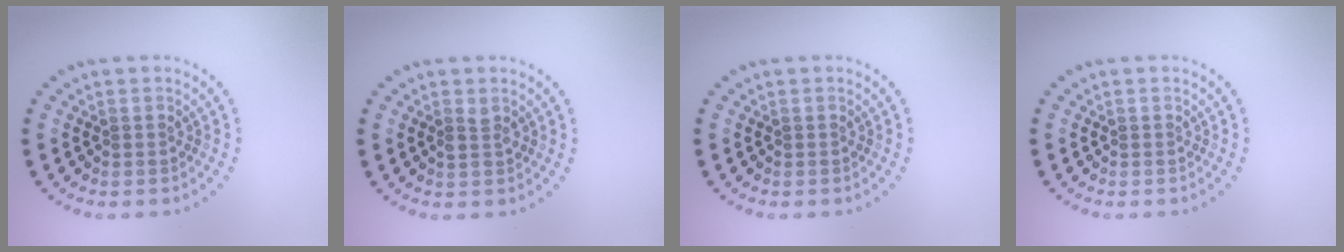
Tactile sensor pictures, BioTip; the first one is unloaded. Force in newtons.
{"total": 0.8, "press": 0.8, "slide": 0.2}
{"total": 0.0}
{"total": 0.0}